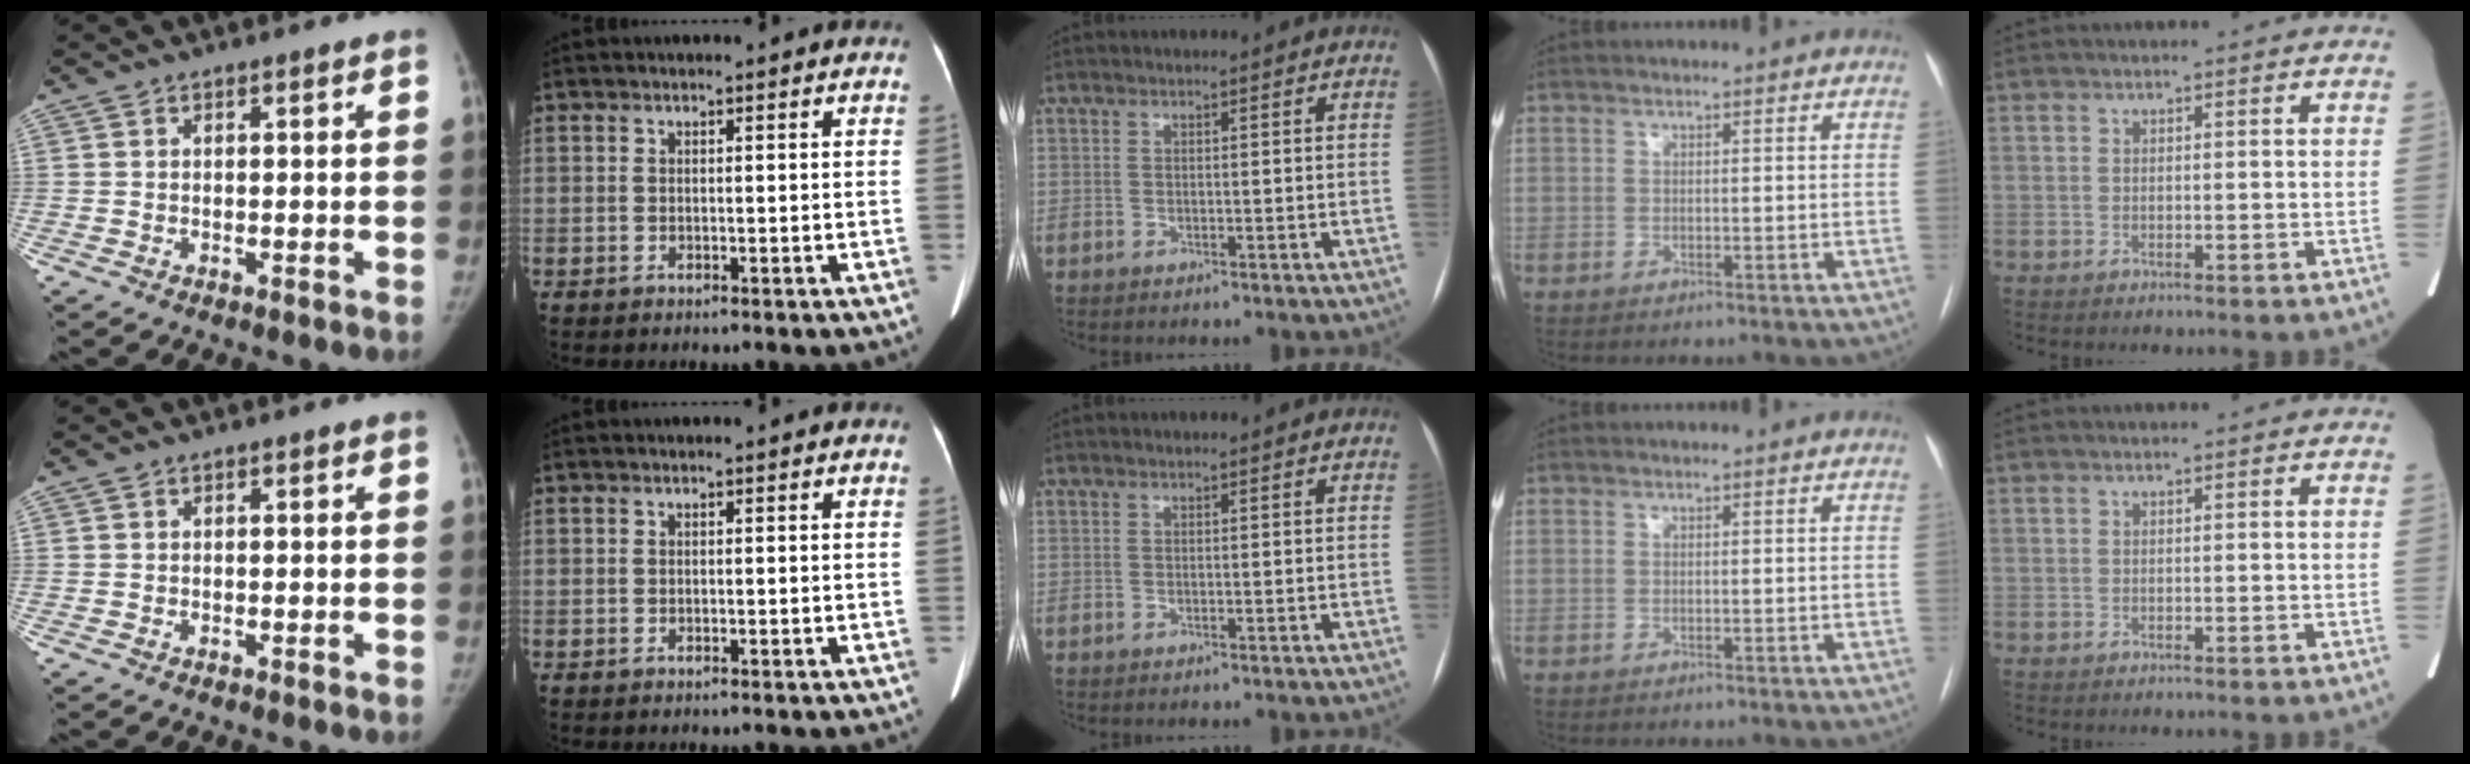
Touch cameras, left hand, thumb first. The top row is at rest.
{}